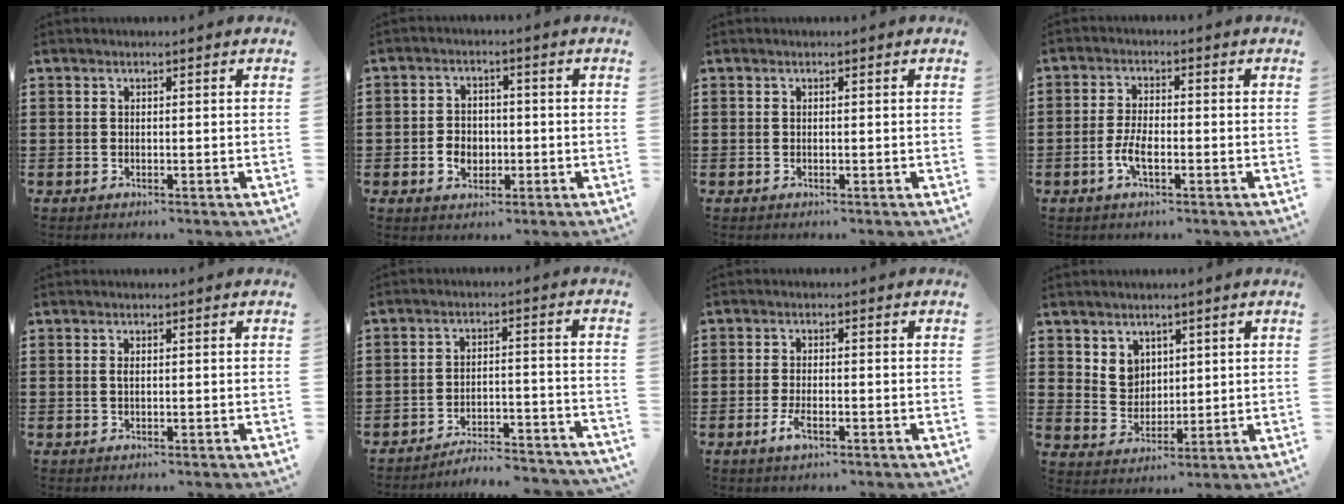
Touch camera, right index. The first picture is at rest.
{"total": 3.7, "force": [-1.1, 2.9, 2.2], "torque": [-0.048, 0.004, -0.021]}
{"total": 0.0}
{"total": 3.9, "force": [-1.5, 1.2, 3.4], "torque": [-0.079, -0.007, -0.031]}
{"total": 0.7, "force": [0.1, 0.2, 0.7], "torque": [-0.015, -0.002, 0.001]}
{"total": 5.0, "force": [-4.9, 0.1, 1.0], "torque": [-0.020, 0.002, -0.100]}
{"total": 3.0, "force": [-1.4, 0.8, 2.4], "torque": [-0.056, -0.008, -0.029]}
{"total": 4.9, "force": [3.1, 3.8, 0.8], "torque": [-0.027, 0.003, 0.057]}